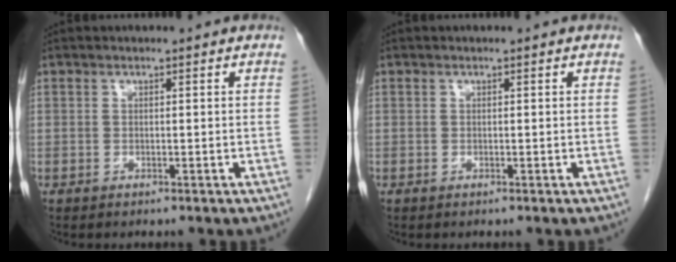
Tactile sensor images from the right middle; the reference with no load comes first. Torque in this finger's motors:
{"motor_torque": [-0.02, 0.02, 0.01, 0.00]}